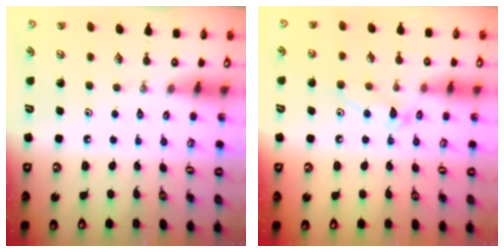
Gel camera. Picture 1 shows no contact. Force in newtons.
{"total": 12.0, "press": 12.0, "slide": 0.9}